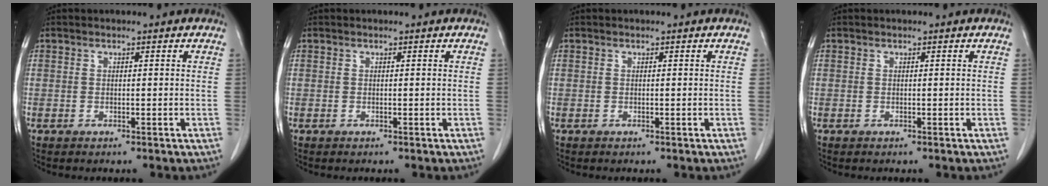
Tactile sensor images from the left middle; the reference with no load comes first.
{"total": 0.0}
{"total": 0.0}
{"total": 0.0}